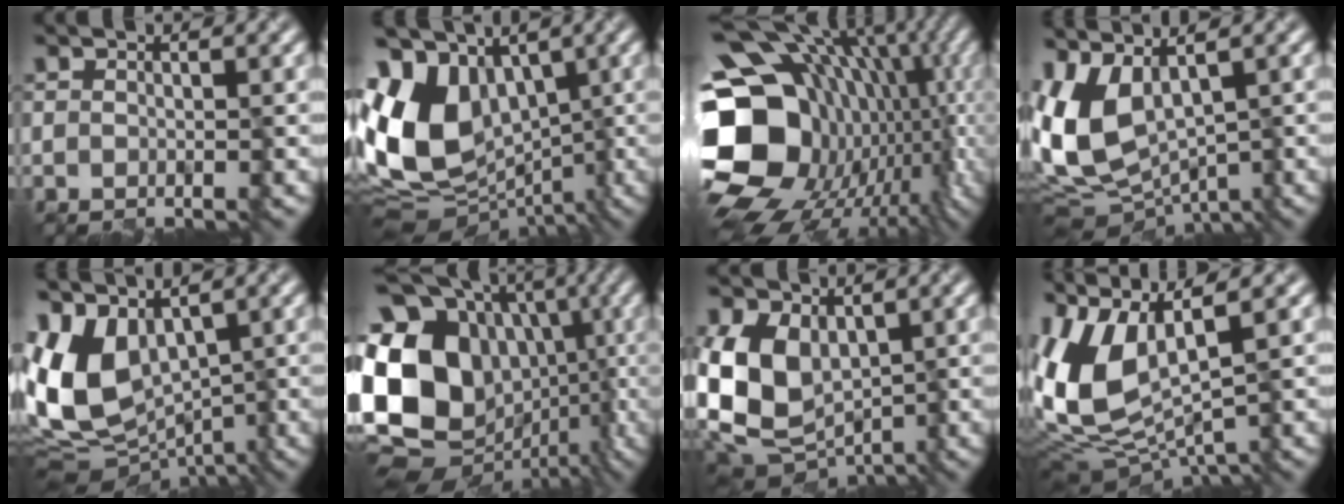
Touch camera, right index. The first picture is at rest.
{"total": 12.6, "force": [0.9, 9.0, 8.7], "torque": [-0.188, 0.015, 0.000]}
{"total": 20.4, "force": [-1.5, 15.6, 13.0], "torque": [-0.242, 0.012, -0.036]}
{"total": 7.5, "force": [0.1, 4.2, 6.2], "torque": [-0.128, -0.015, -0.003]}
{"total": 7.4, "force": [-0.1, 5.1, 5.5], "torque": [-0.106, -0.002, -0.016]}
{"total": 21.1, "force": [-0.2, 17.2, 12.3], "torque": [-0.209, 0.022, -0.031]}
{"total": 8.7, "force": [-0.7, 6.3, 5.9], "torque": [-0.107, -0.003, -0.026]}
{"total": 8.2, "force": [0.5, 3.5, 7.4], "torque": [-0.175, 0.001, 0.003]}